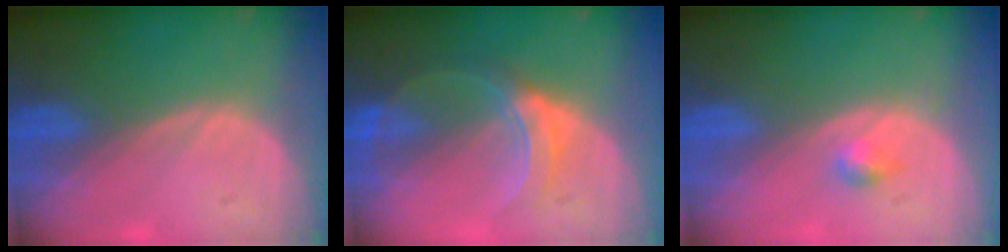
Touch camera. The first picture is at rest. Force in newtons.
{"total": 5.5, "press": 5.5, "slide": 0.3}
{"total": 1.8, "press": 1.6, "slide": 0.9}